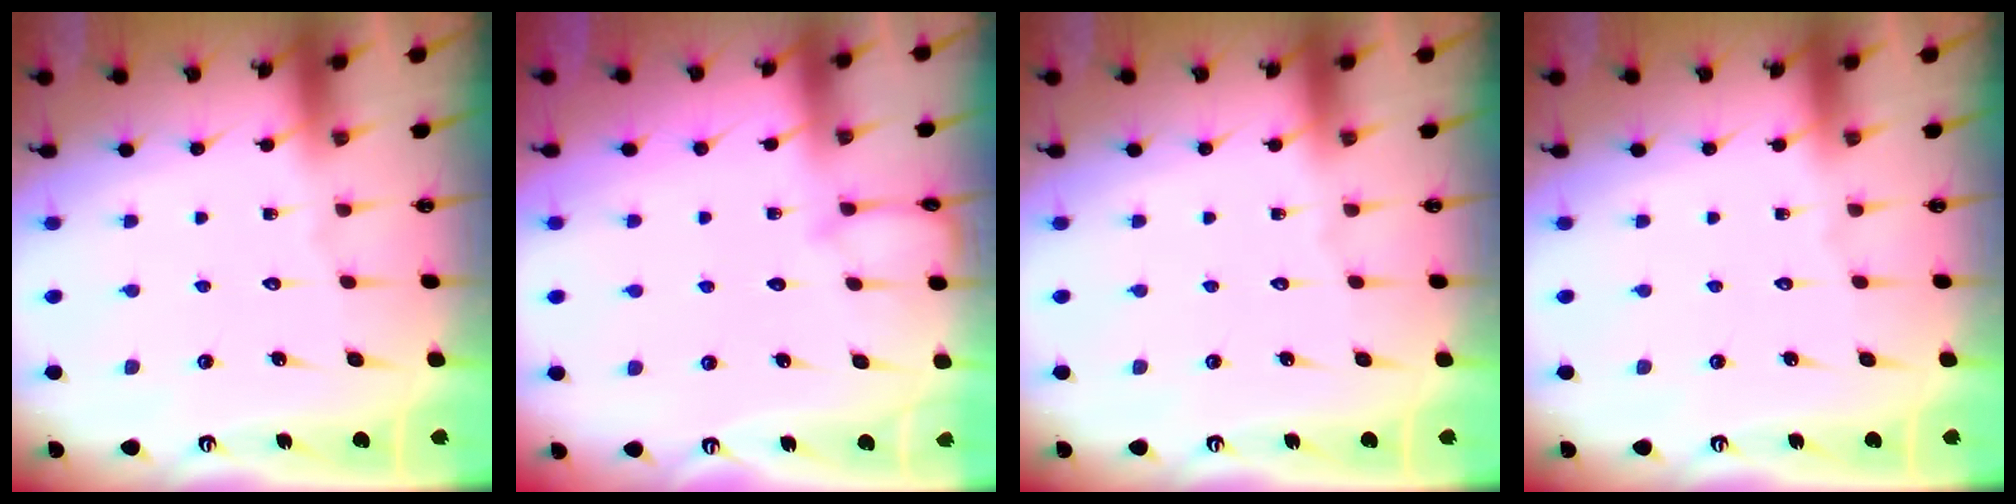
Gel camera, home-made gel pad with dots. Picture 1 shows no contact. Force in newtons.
{"total": 3.3, "press": 3.3, "slide": 0.3}
{"total": 0.0}
{"total": 0.0}